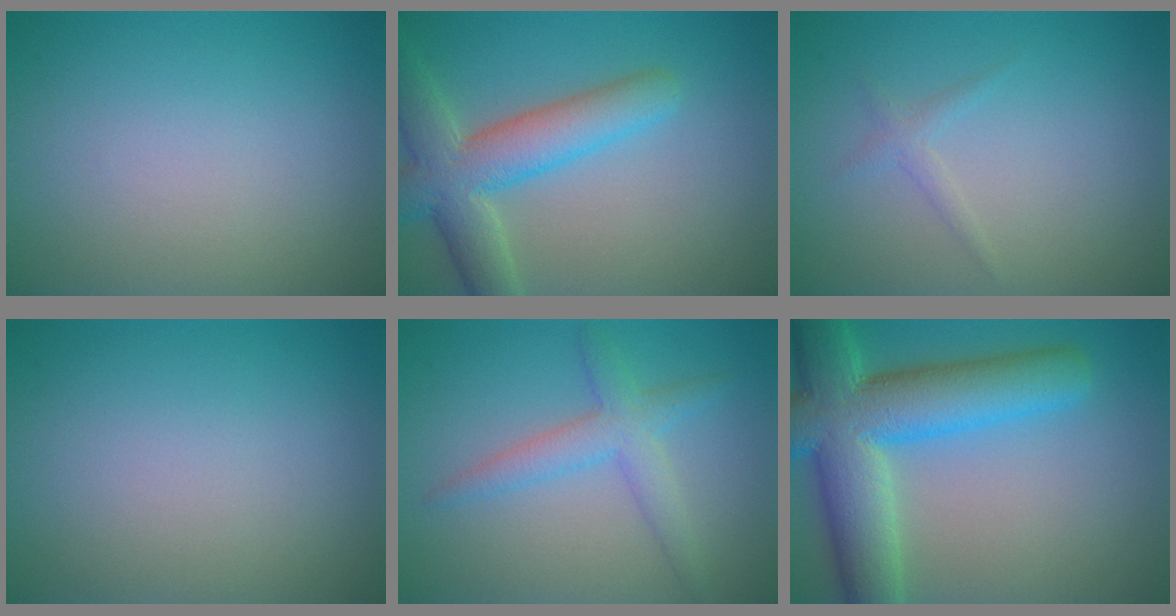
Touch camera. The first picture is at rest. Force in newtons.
{"total": 6.7, "press": 6.7, "slide": 0.3}
{"total": 1.0, "press": 1.0, "slide": 0.1}
{"total": 0.0}
{"total": 3.2, "press": 3.2, "slide": 0.1}
{"total": 10.8, "press": 10.7, "slide": 0.8}